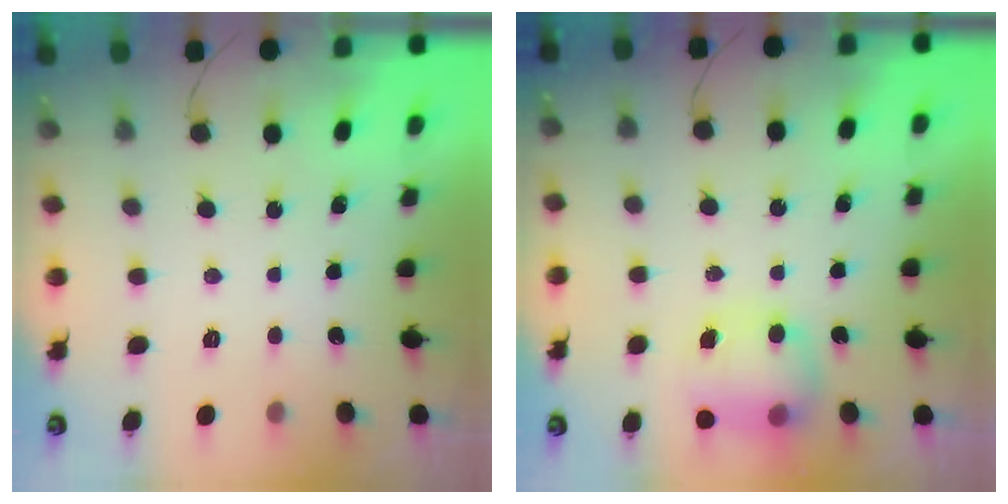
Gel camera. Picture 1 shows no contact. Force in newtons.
{"total": 8.6, "press": 8.5, "slide": 1.0}